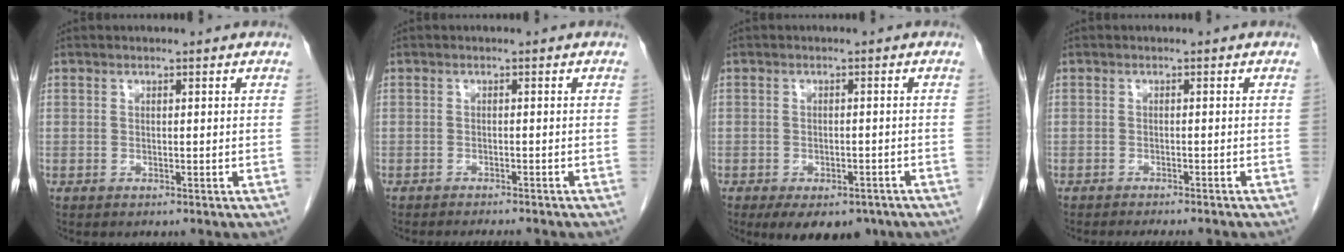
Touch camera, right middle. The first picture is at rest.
{"total": 5.6, "force": [-5.1, 0.7, 2.1], "torque": [-0.021, -0.007, -0.065]}
{"total": 9.0, "force": [-6.4, 4.6, 4.4], "torque": [-0.053, -0.001, -0.087]}
{"total": 6.8, "force": [-6.1, 1.0, 2.8], "torque": [-0.029, -0.008, -0.077]}